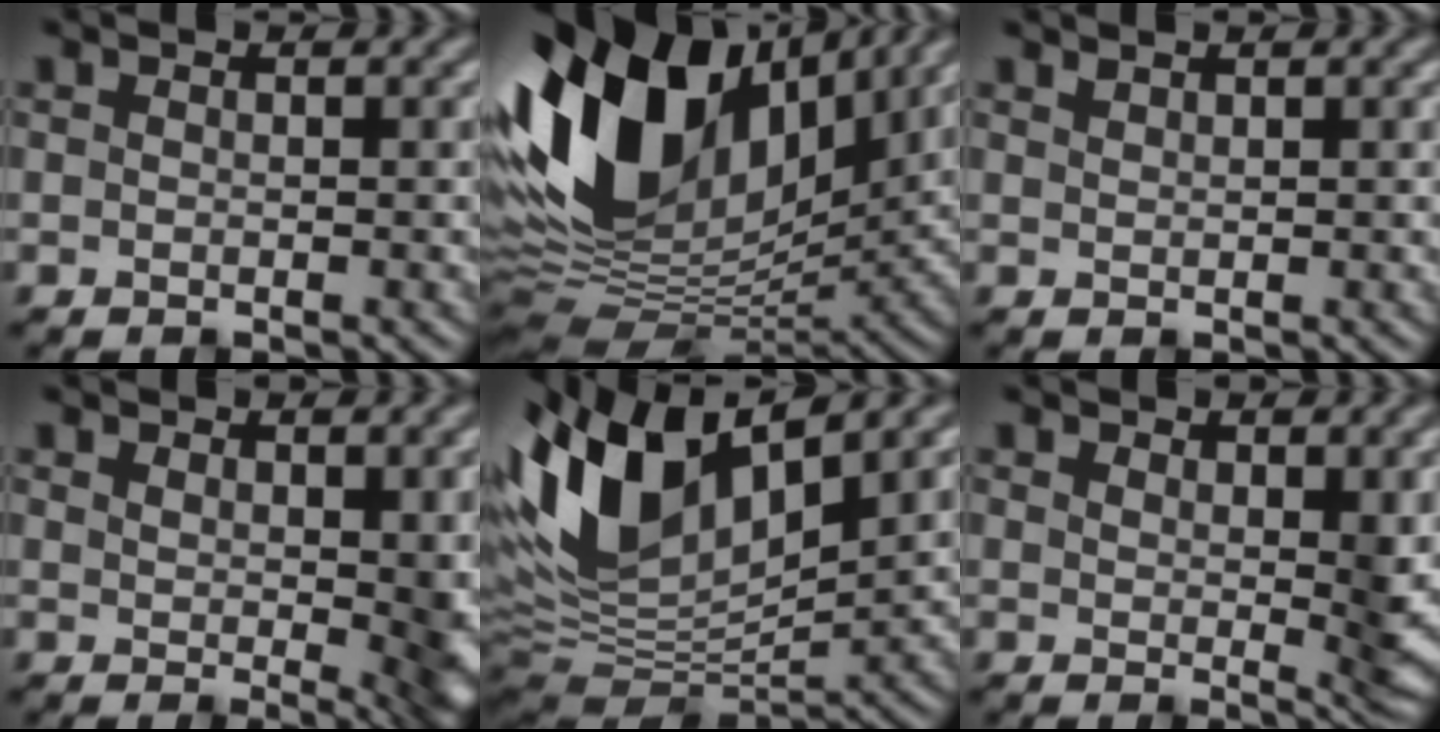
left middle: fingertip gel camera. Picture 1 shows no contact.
{"total": 15.7, "force": [5.0, 9.4, 11.5], "torque": [-0.241, 0.038, 0.076]}
{"total": 0.9, "force": [0.8, 0.1, 0.3], "torque": [-0.002, 0.001, 0.015]}
{"total": 6.4, "force": [2.9, 2.5, 5.2], "torque": [-0.063, -0.001, 0.058]}
{"total": 11.7, "force": [4.3, 5.9, 9.1], "torque": [-0.192, 0.016, 0.075]}
{"total": 4.4, "force": [2.7, 1.2, 3.3], "torque": [-0.047, -0.002, 0.050]}